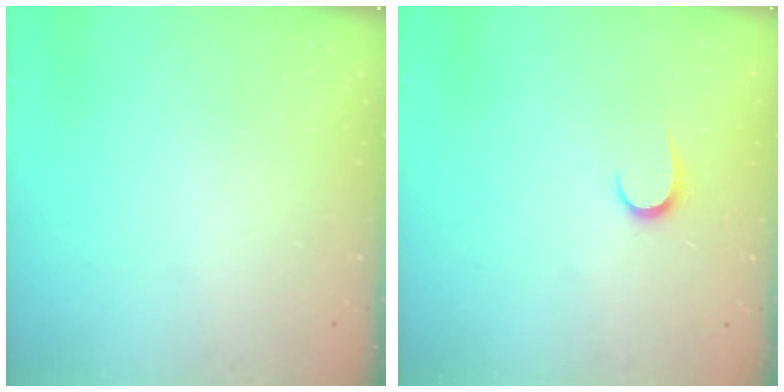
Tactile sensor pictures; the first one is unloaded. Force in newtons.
{"total": 6.8, "press": 6.7, "slide": 0.6}